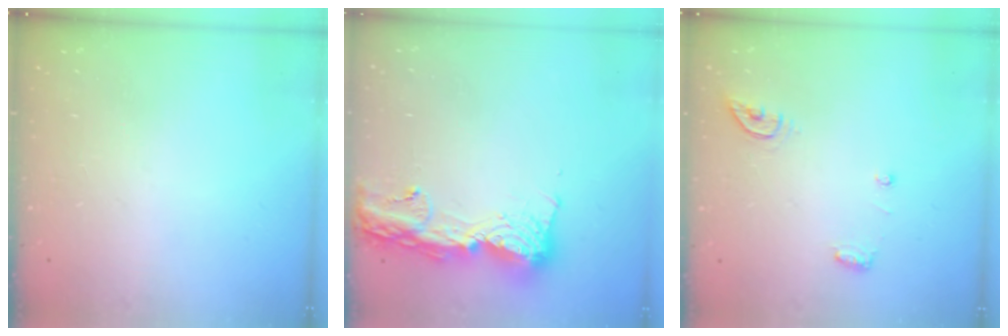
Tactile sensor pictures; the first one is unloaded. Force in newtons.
{"total": 13.9, "press": 13.8, "slide": 1.2}
{"total": 5.5, "press": 5.5, "slide": 0.2}